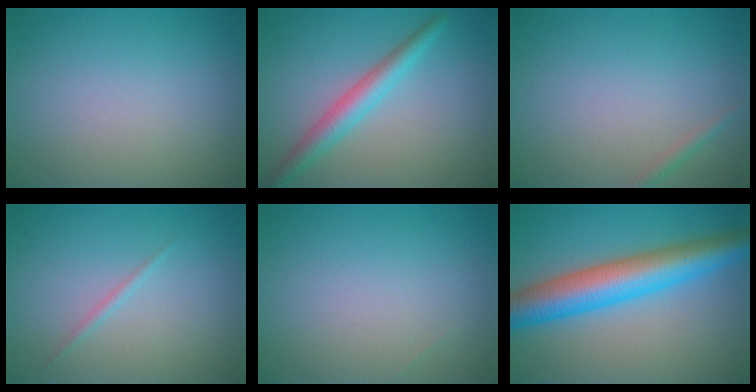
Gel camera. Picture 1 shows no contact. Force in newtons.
{"total": 3.4, "press": 3.4, "slide": 0.1}
{"total": 0.9, "press": 0.9, "slide": 0.0}
{"total": 0.7, "press": 0.7, "slide": 0.1}
{"total": 0.0}
{"total": 8.3, "press": 8.3, "slide": 0.2}